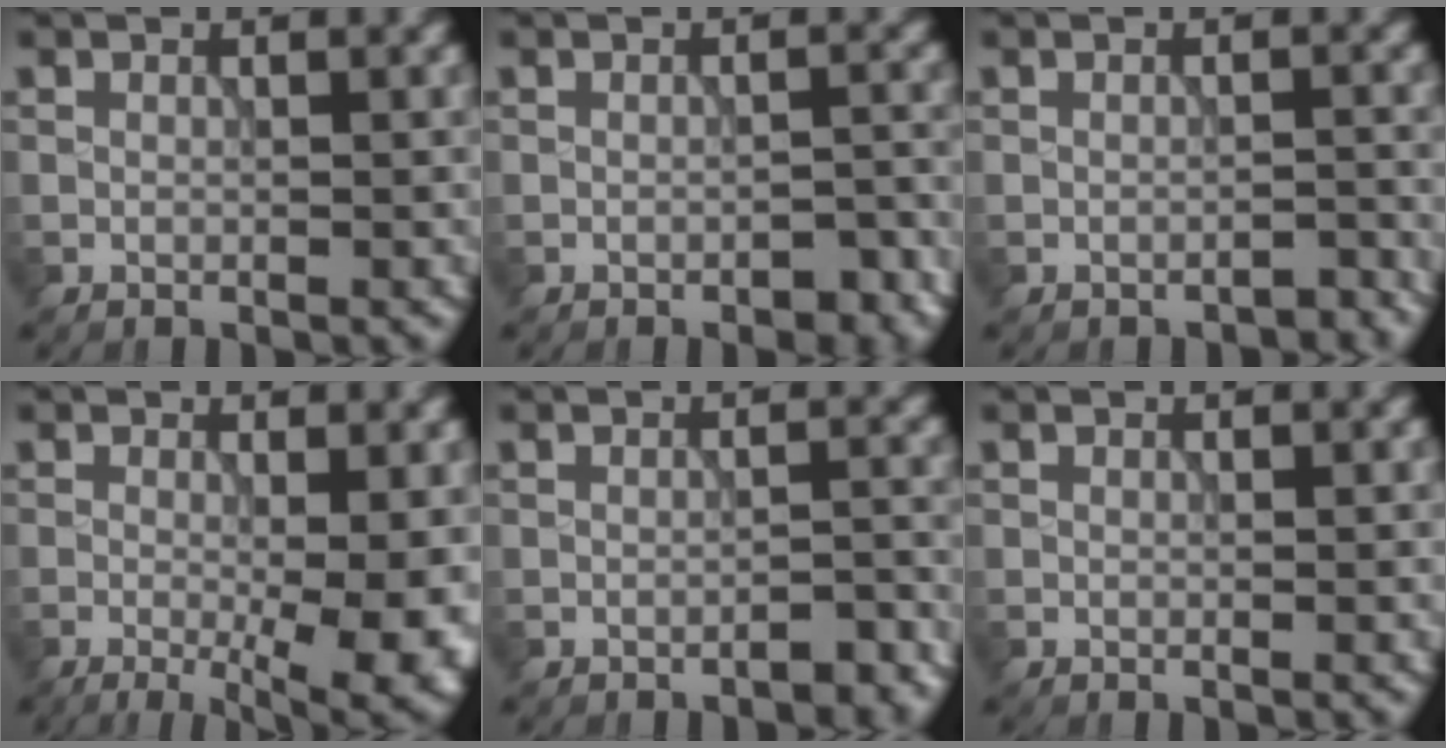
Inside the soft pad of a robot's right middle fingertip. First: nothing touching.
{"total": 2.1, "force": [-1.4, 0.8, 1.3], "torque": [-0.015, 0.004, -0.017]}
{"total": 1.4, "force": [-1.3, 0.2, 0.3], "torque": [-0.004, 0.004, -0.020]}
{"total": 7.8, "force": [-1.6, 2.4, 7.2], "torque": [-0.085, -0.014, -0.019]}
{"total": 1.9, "force": [-1.6, 0.5, 1.1], "torque": [-0.010, 0.007, -0.022]}
{"total": 0.0}